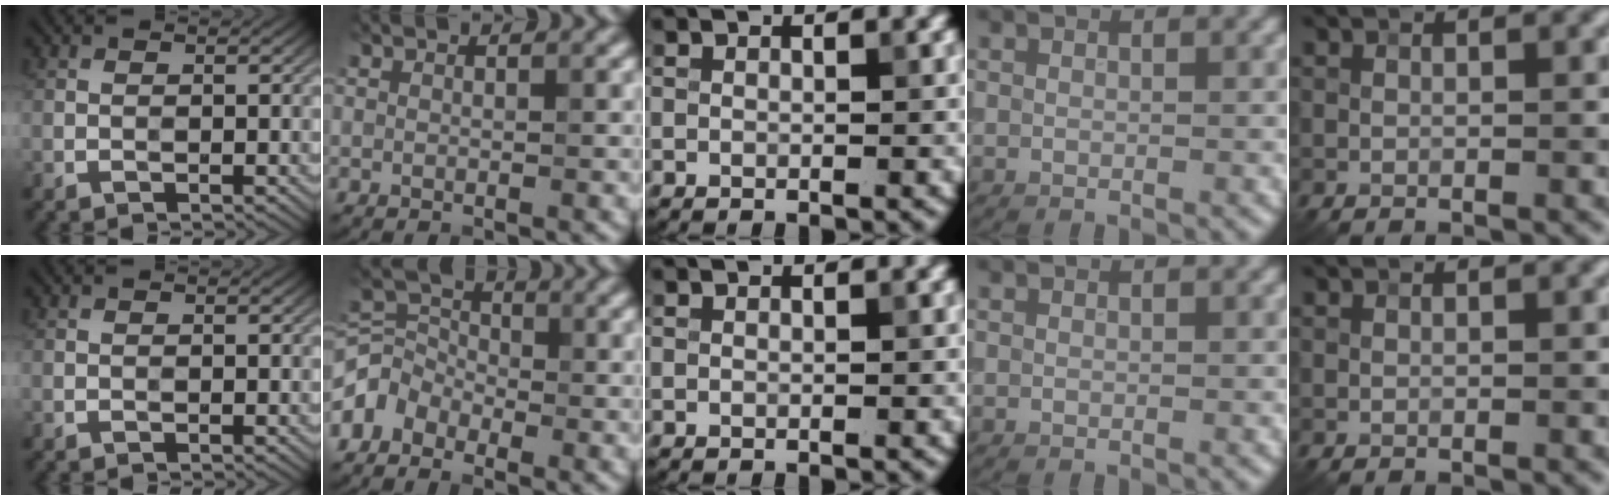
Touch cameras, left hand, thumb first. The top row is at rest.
{"index": {"total": 3.2, "force": [-2.2, 2.1, 0.9], "torque": [-0.019, 0.007, -0.060]}}